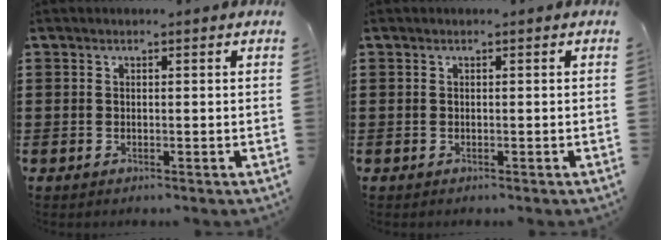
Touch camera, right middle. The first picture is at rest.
{"total": 0.0}